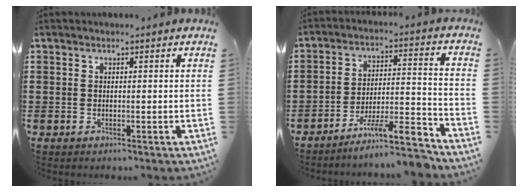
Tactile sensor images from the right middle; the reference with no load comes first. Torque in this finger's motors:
{"motor_torque": [1.81, 0.33, 0.47, 0.12]}